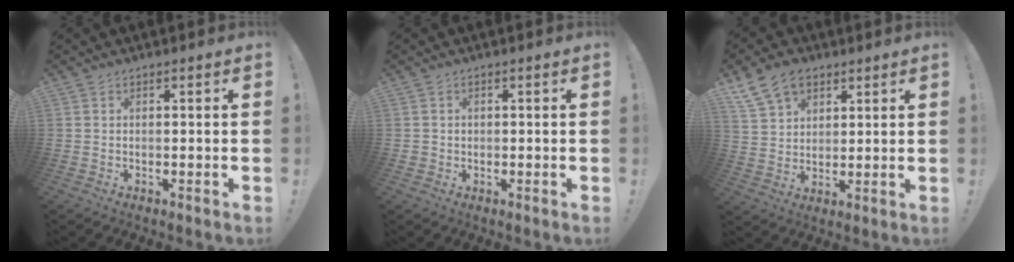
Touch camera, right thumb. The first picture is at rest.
{"total": 1.4, "force": [0.0, 1.4, 0.4], "torque": [-0.006, 0.004, -0.001]}
{"total": 11.1, "force": [6.7, 7.6, 4.4], "torque": [-0.070, -0.031, 0.133]}